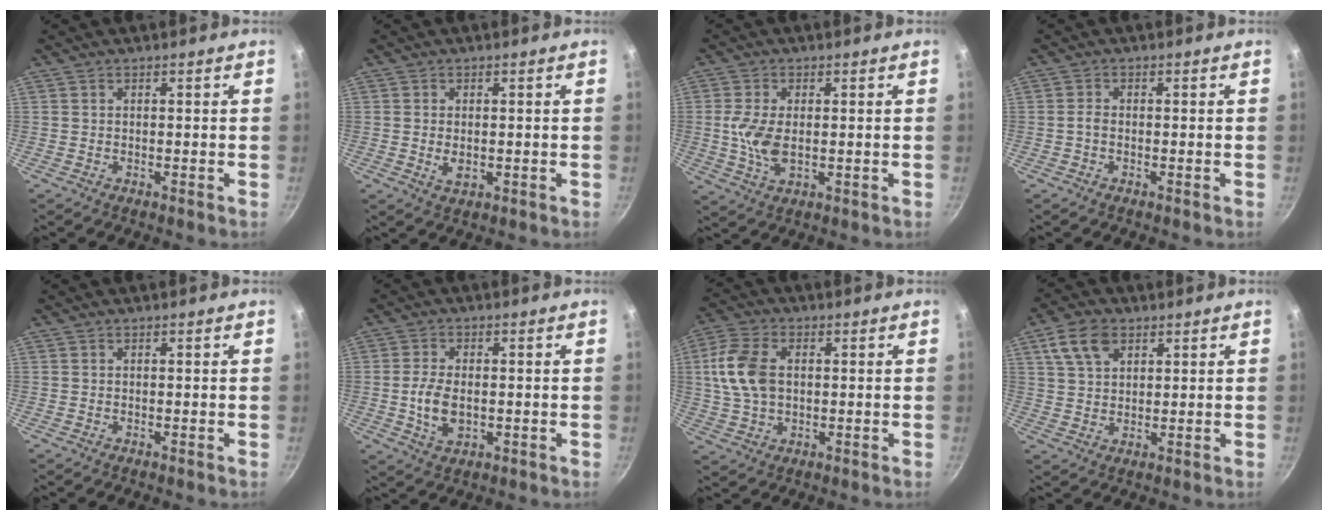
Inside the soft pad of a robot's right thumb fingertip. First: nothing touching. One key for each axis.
{"total": 3.0, "fx": -0.3, "fy": 1.9, "fz": 2.3, "tx": -0.043, "ty": -0.005, "tz": -0.001}
{"total": 6.9, "fx": 0.1, "fy": 3.8, "fz": 5.8, "tx": -0.122, "ty": -0.005, "tz": 0.003}
{"total": 1.2, "fx": -0.5, "fy": 0.7, "fz": 0.9, "tx": -0.020, "ty": 0.008, "tz": -0.011}
{"total": 0.0}
{"total": 6.7, "fx": -0.6, "fy": 4.1, "fz": 5.3, "tx": -0.103, "ty": 0.002, "tz": -0.008}
{"total": 10.8, "fx": 1.4, "fy": 7.1, "fz": 8.0, "tx": -0.153, "ty": 0.011, "tz": 0.022}
{"total": 7.8, "fx": 3.8, "fy": 4.8, "fz": 4.8, "tx": -0.079, "ty": -0.001, "tz": 0.071}